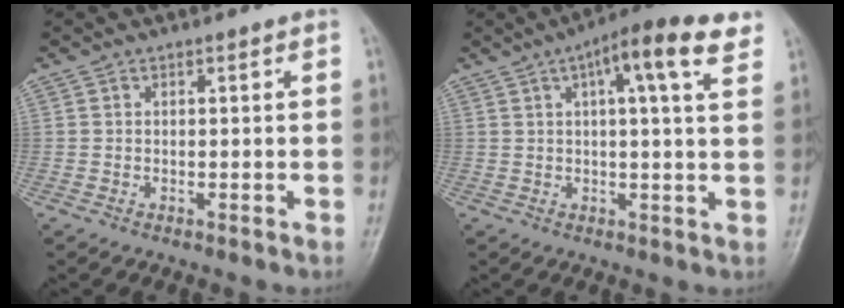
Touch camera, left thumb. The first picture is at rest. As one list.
[{"total": 12.0, "force": [6.1, 2.6, 10.0], "torque": [-0.138, 0.004, 0.079]}]